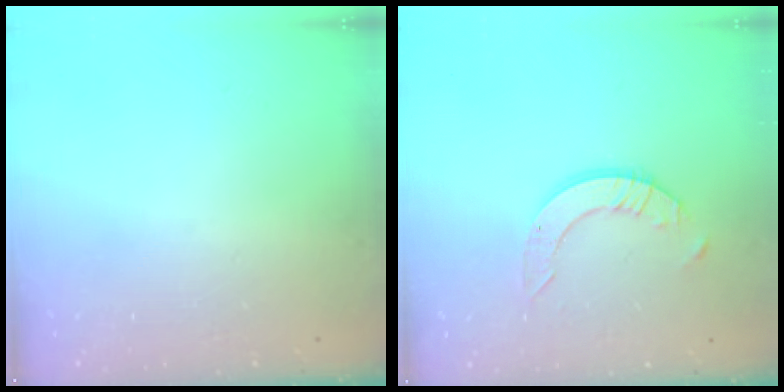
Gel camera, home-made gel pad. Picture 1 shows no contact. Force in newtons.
{"total": 6.1, "press": 6.1, "slide": 0.6}